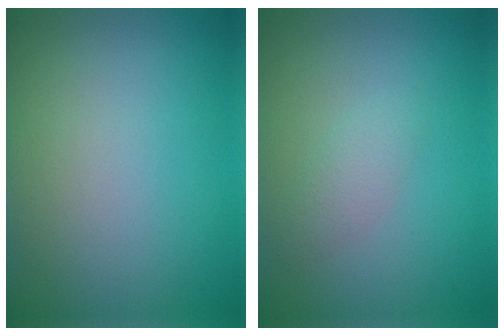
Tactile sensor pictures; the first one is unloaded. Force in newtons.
{"total": 1.5, "press": 1.5, "slide": 0.1}